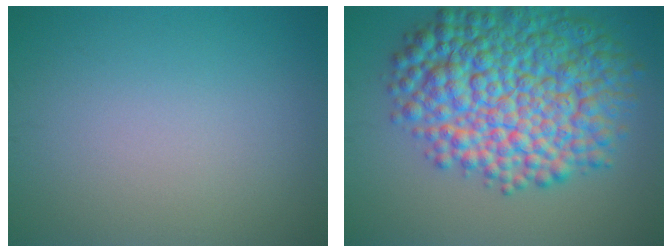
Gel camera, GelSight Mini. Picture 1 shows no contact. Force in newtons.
{"total": 12.3, "press": 12.3, "slide": 0.1}